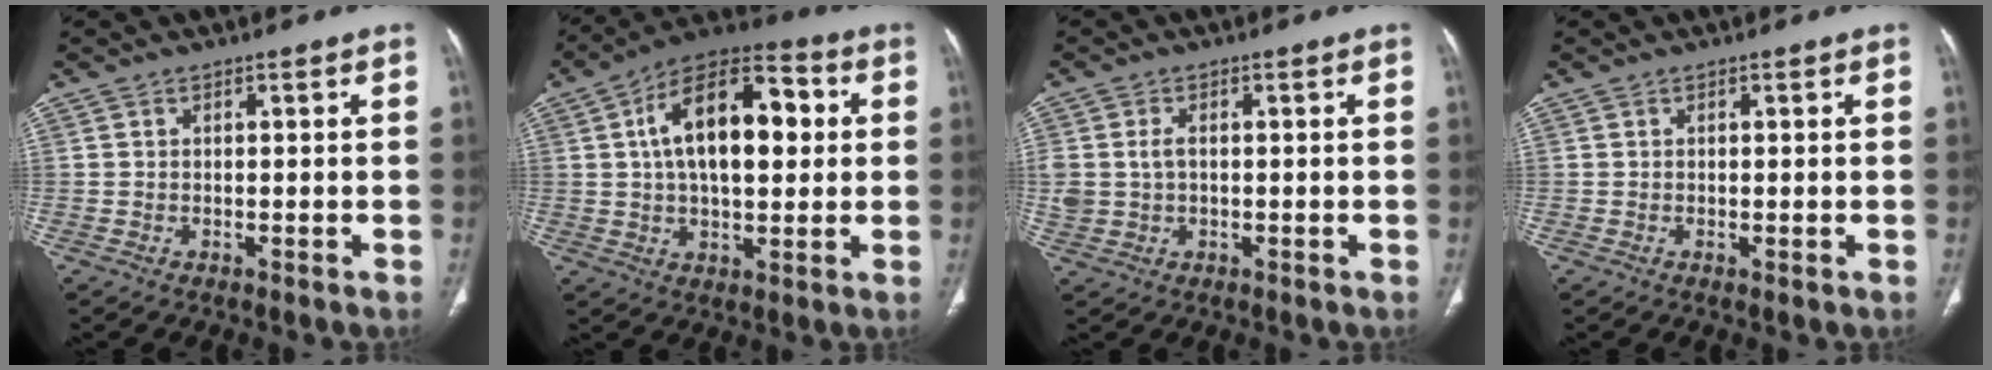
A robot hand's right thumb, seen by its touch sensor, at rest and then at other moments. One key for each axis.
{"total": 18.8, "fx": 3.4, "fy": 9.9, "fz": 15.7, "tx": -0.231, "ty": 0.025, "tz": 0.048}
{"total": 4.4, "fx": 0.3, "fy": 3.1, "fz": 3.1, "tx": -0.071, "ty": 0.008, "tz": 0.011}
{"total": 0.0}